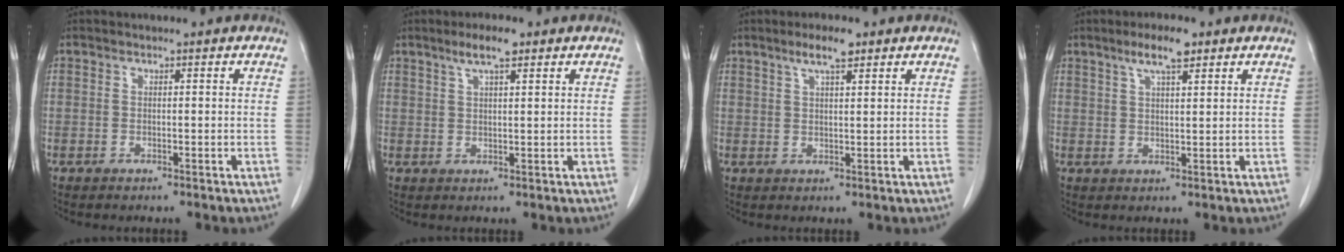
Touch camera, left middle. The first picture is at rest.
{"total": 4.3, "force": [2.8, 0.6, 3.2], "torque": [-0.061, 0.007, 0.049]}
{"total": 4.2, "force": [2.8, 0.6, 3.0], "torque": [-0.058, 0.006, 0.049]}
{"total": 5.2, "force": [3.4, 0.9, 3.8], "torque": [-0.072, 0.008, 0.058]}